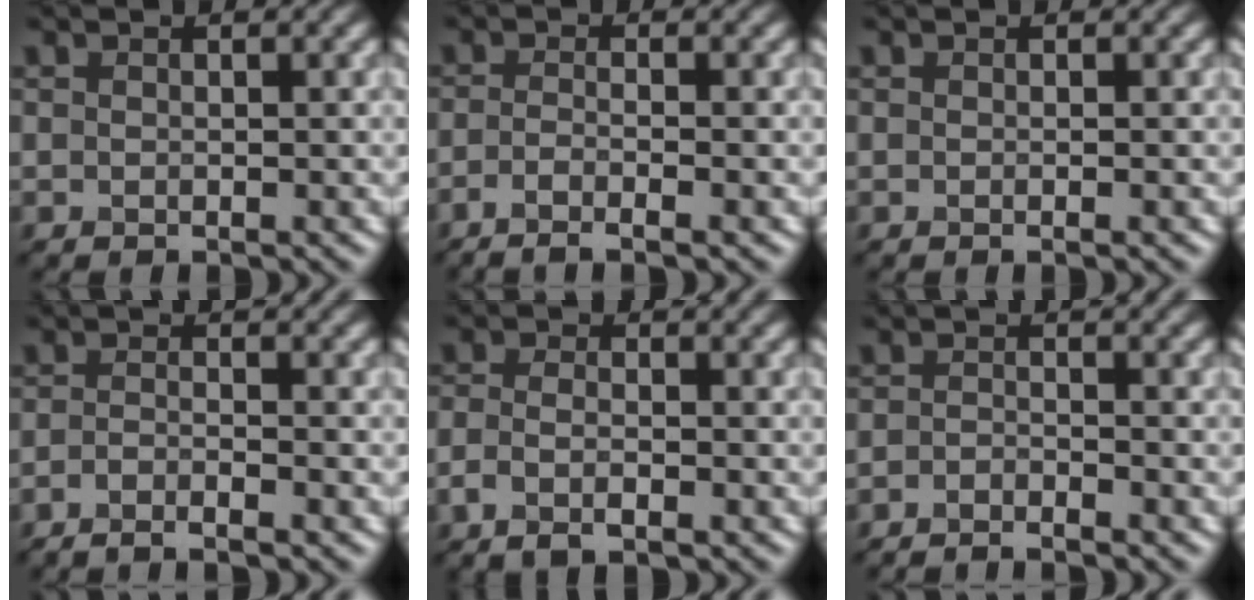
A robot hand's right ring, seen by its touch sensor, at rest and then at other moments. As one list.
[{"total": 3.0, "force": [-1.7, 0.7, 2.4], "torque": [-0.039, -0.006, -0.041]}, {"total": 0.7, "force": [-0.2, 0.2, 0.7], "torque": [-0.007, -0.004, -0.004]}, {"total": 2.5, "force": [-1.7, 0.4, 1.8], "torque": [-0.030, -0.003, -0.041]}, {"total": 2.8, "force": [-1.4, 1.2, 2.1], "torque": [-0.040, -0.008, -0.026]}, {"total": 2.0, "force": [-1.7, 0.2, 0.9], "torque": [-0.015, -0.005, -0.037]}]